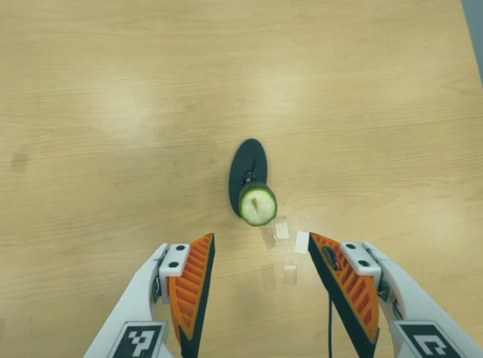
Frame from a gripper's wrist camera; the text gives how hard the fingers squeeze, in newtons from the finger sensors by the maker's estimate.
{"total": 0.0}